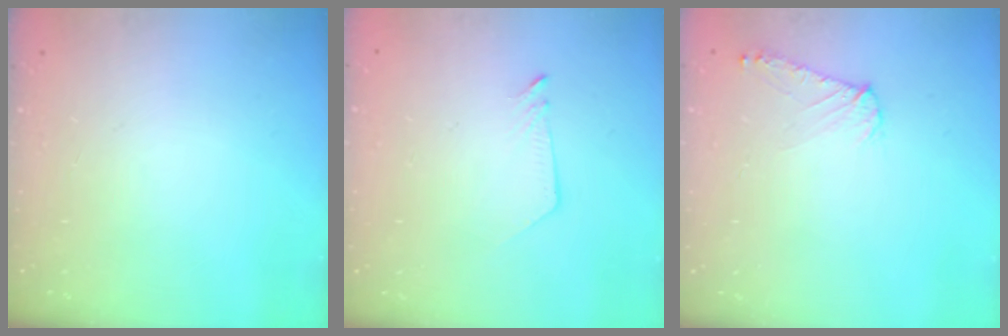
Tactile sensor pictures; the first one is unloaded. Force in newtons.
{"total": 2.6, "press": 2.6, "slide": 0.3}
{"total": 7.3, "press": 7.2, "slide": 0.7}